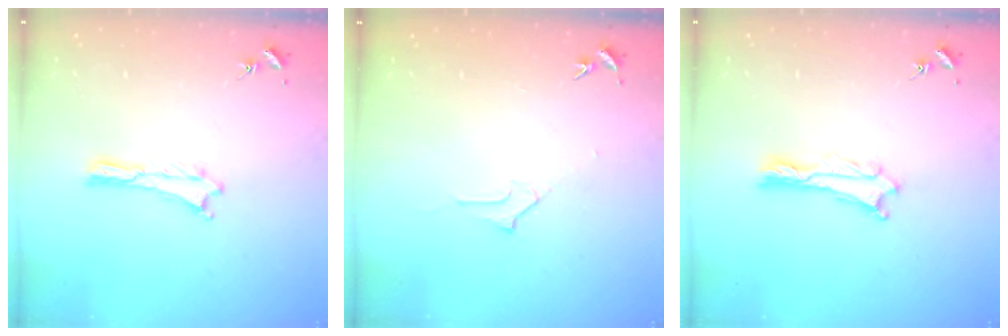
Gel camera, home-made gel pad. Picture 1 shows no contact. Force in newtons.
{"total": 1.6, "press": 1.6, "slide": 0.1}
{"total": 0.7, "press": 0.6, "slide": 0.2}